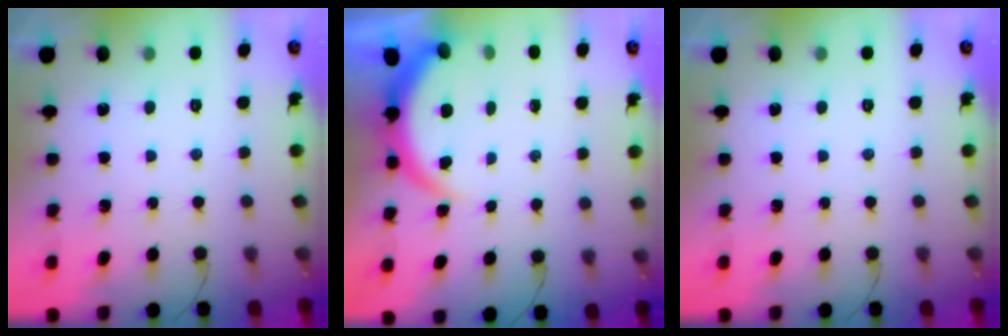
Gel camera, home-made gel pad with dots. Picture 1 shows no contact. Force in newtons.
{"total": 3.8, "press": 3.8, "slide": 0.3}
{"total": 0.0}